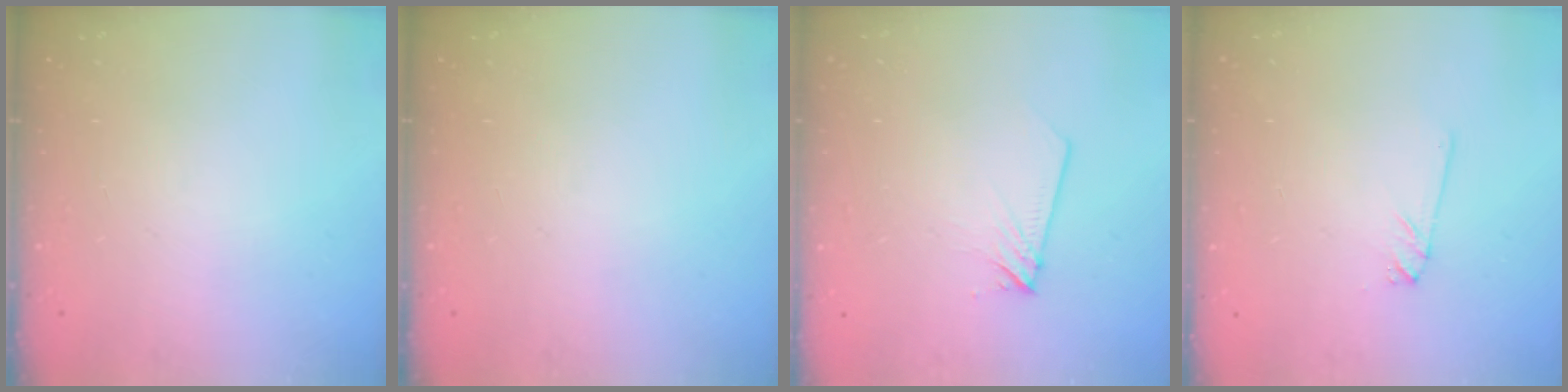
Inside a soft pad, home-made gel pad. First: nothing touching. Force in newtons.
{"total": 0.0}
{"total": 3.7, "press": 3.7, "slide": 0.4}
{"total": 1.2, "press": 1.2, "slide": 0.1}